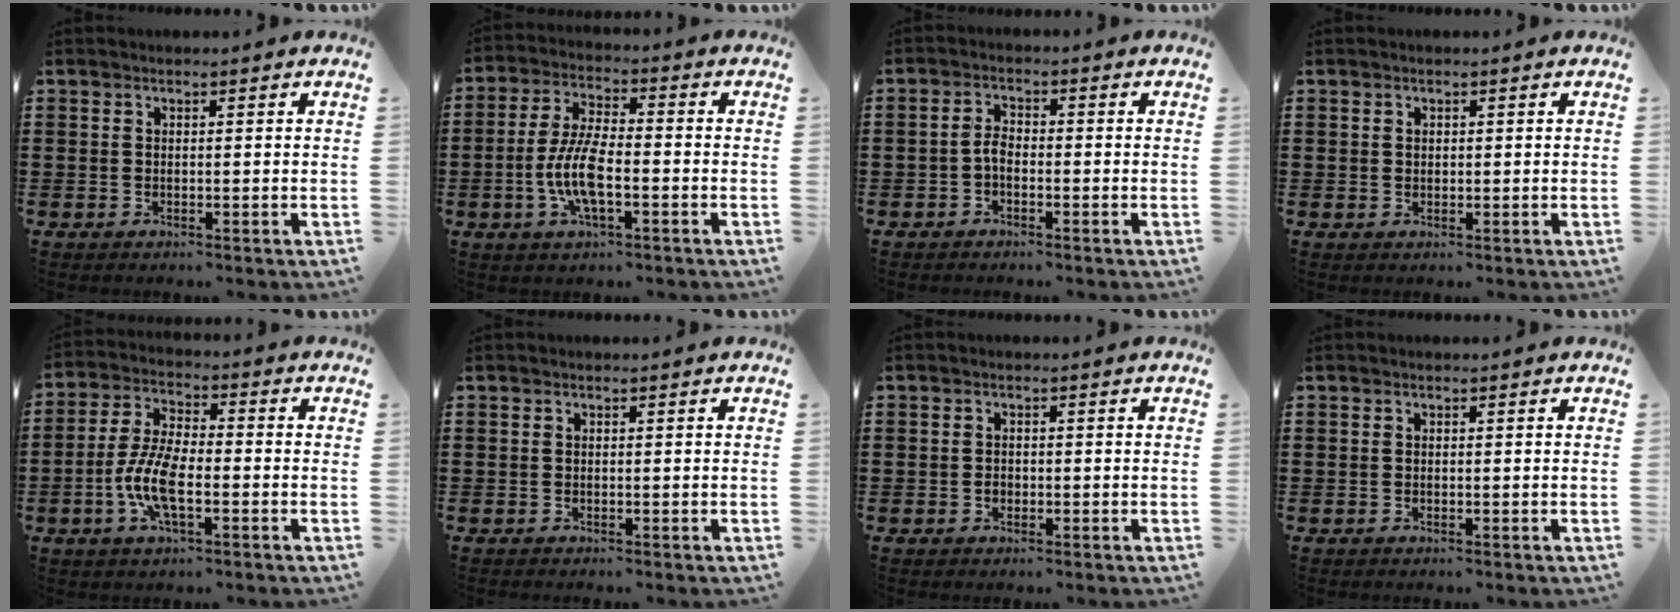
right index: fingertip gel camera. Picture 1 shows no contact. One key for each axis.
{"total": 8.2, "fx": -2.3, "fy": 2.8, "fz": 7.4, "tx": -0.171, "ty": -0.012, "tz": -0.050}
{"total": 2.4, "fx": -1.1, "fy": 1.1, "fz": 1.8, "tx": -0.043, "ty": 0.003, "tz": -0.026}
{"total": 0.7, "fx": 0.4, "fy": 0.6, "fz": 0.2, "tx": -0.006, "ty": 0.003, "tz": 0.008}
{"total": 8.1, "fx": -2.4, "fy": 3.1, "fz": 7.0, "tx": -0.165, "ty": -0.009, "tz": -0.053}
{"total": 0.0}
{"total": 1.0, "fx": -0.3, "fy": 0.7, "fz": 0.6, "tx": -0.013, "ty": -0.001, "tz": -0.006}
{"total": 0.0}